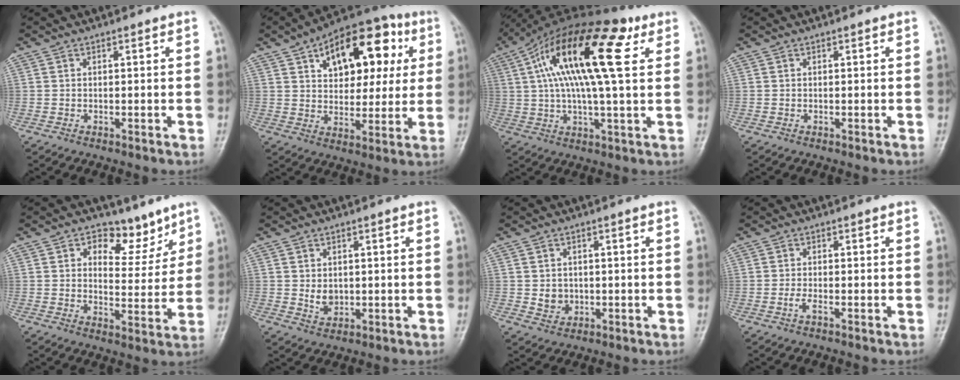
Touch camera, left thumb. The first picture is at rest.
{"total": 18.7, "force": [7.0, 10.9, 13.6], "torque": [-0.137, 0.008, 0.100]}
{"total": 20.8, "force": [6.6, 6.7, 18.6], "torque": [-0.319, 0.019, 0.101]}
{"total": 0.0}
{"total": 8.3, "force": [5.3, 5.3, 3.7], "torque": [-0.012, -0.030, 0.079]}
{"total": 3.2, "force": [0.3, 2.5, 2.0], "torque": [-0.023, -0.007, 0.013]}
{"total": 3.3, "force": [0.0, 2.9, 1.5], "torque": [-0.010, 0.000, 0.007]}
{"total": 1.5, "force": [-0.7, 0.5, 1.2], "torque": [-0.030, 0.001, -0.016]}